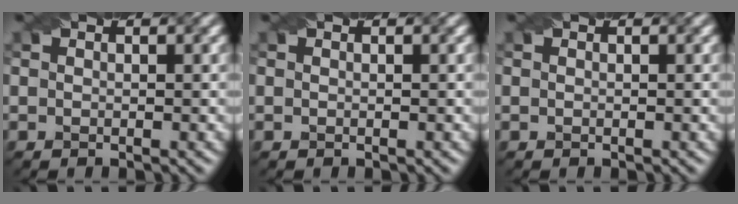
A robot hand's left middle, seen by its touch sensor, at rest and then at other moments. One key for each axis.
{"total": 0.0}
{"total": 0.0}